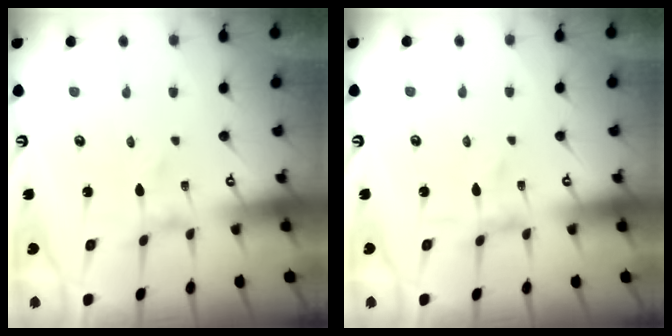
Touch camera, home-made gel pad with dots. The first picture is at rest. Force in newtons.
{"total": 0.7, "press": 0.7, "slide": 0.2}